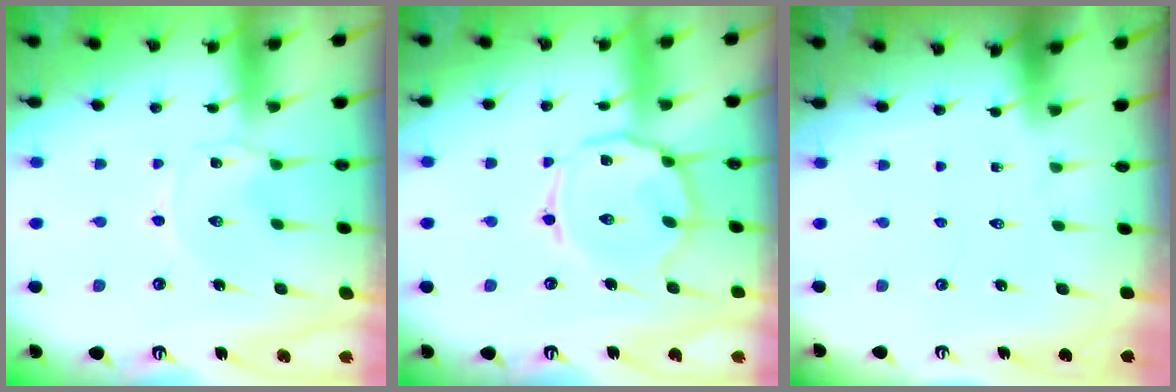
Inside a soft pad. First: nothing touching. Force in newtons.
{"total": 12.2, "press": 12.1, "slide": 1.2}
{"total": 0.0}